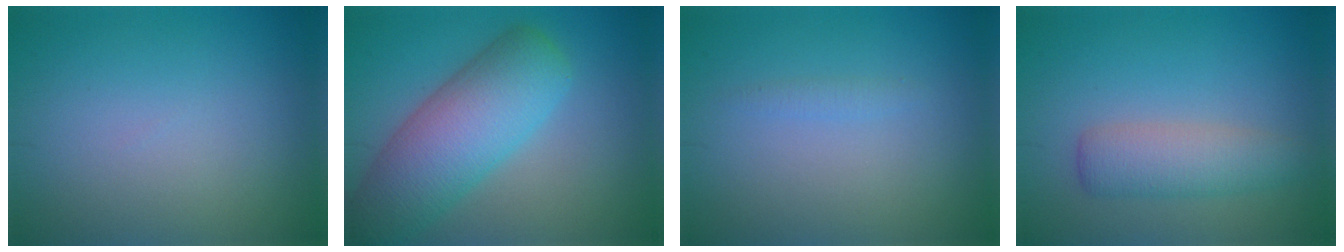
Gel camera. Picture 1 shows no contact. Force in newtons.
{"total": 8.4, "press": 8.4, "slide": 0.4}
{"total": 0.7, "press": 0.7, "slide": 0.1}
{"total": 3.4, "press": 3.4, "slide": 0.1}